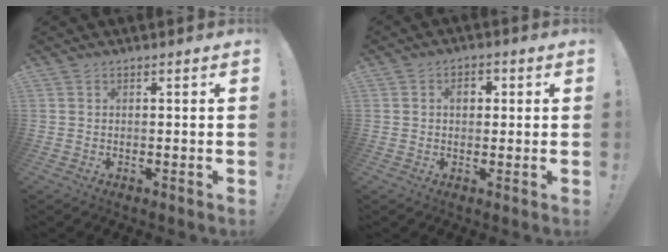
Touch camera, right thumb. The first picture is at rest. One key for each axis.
{"total": 3.9, "fx": 0.6, "fy": 2.7, "fz": 2.8, "tx": -0.039, "ty": 0.005, "tz": 0.004}